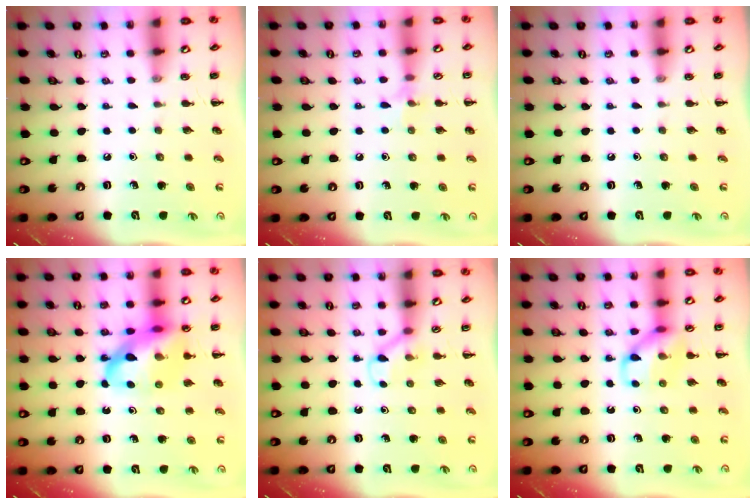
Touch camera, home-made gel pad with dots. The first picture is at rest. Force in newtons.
{"total": 5.7, "press": 5.4, "slide": 1.8}
{"total": 0.0}
{"total": 15.9, "press": 15.4, "slide": 3.8}
{"total": 3.9, "press": 3.7, "slide": 1.4}
{"total": 10.4, "press": 10.3, "slide": 1.5}